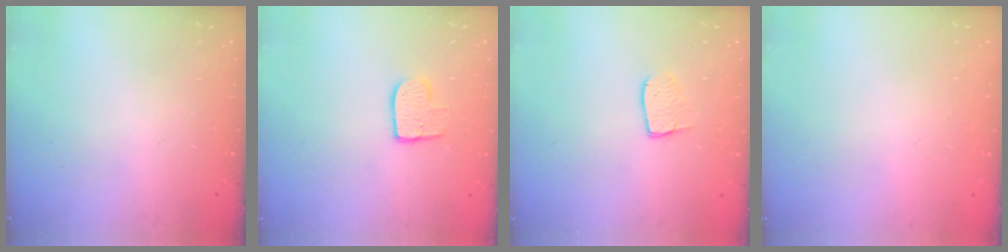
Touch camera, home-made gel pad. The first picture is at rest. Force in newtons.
{"total": 7.9, "press": 7.9, "slide": 0.5}
{"total": 4.2, "press": 4.2, "slide": 0.3}
{"total": 0.0}